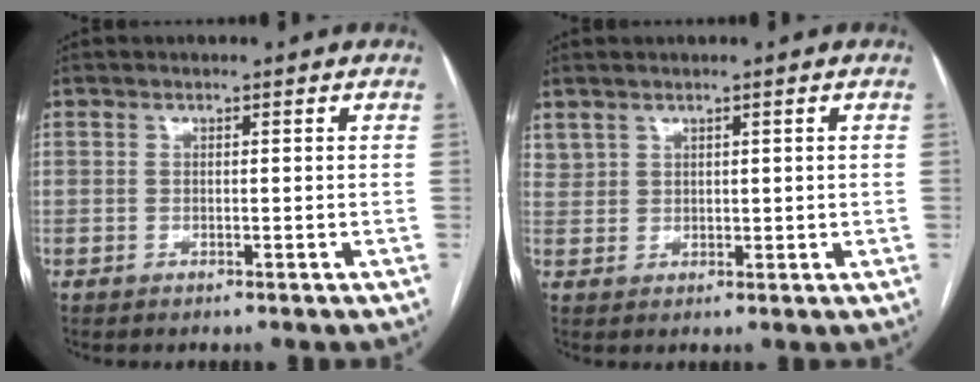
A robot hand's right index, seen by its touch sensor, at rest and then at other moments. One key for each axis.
{"total": 2.5, "fx": 1.8, "fy": 1.5, "fz": 0.7, "tx": -0.010, "ty": 0.007, "tz": 0.044}